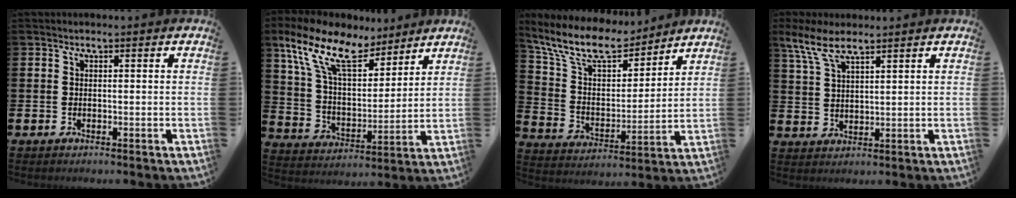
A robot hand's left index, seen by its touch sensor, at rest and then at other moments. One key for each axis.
{"total": 12.9, "fx": 10.2, "fy": 4.8, "fz": 6.2, "tx": -0.156, "ty": -0.049, "tz": 0.182}
{"total": 10.6, "fx": 9.3, "fy": 3.6, "fz": 3.7, "tx": -0.116, "ty": -0.060, "tz": 0.166}
{"total": 5.8, "fx": 4.7, "fy": 1.5, "fz": 3.0, "tx": -0.071, "ty": -0.013, "tz": 0.085}